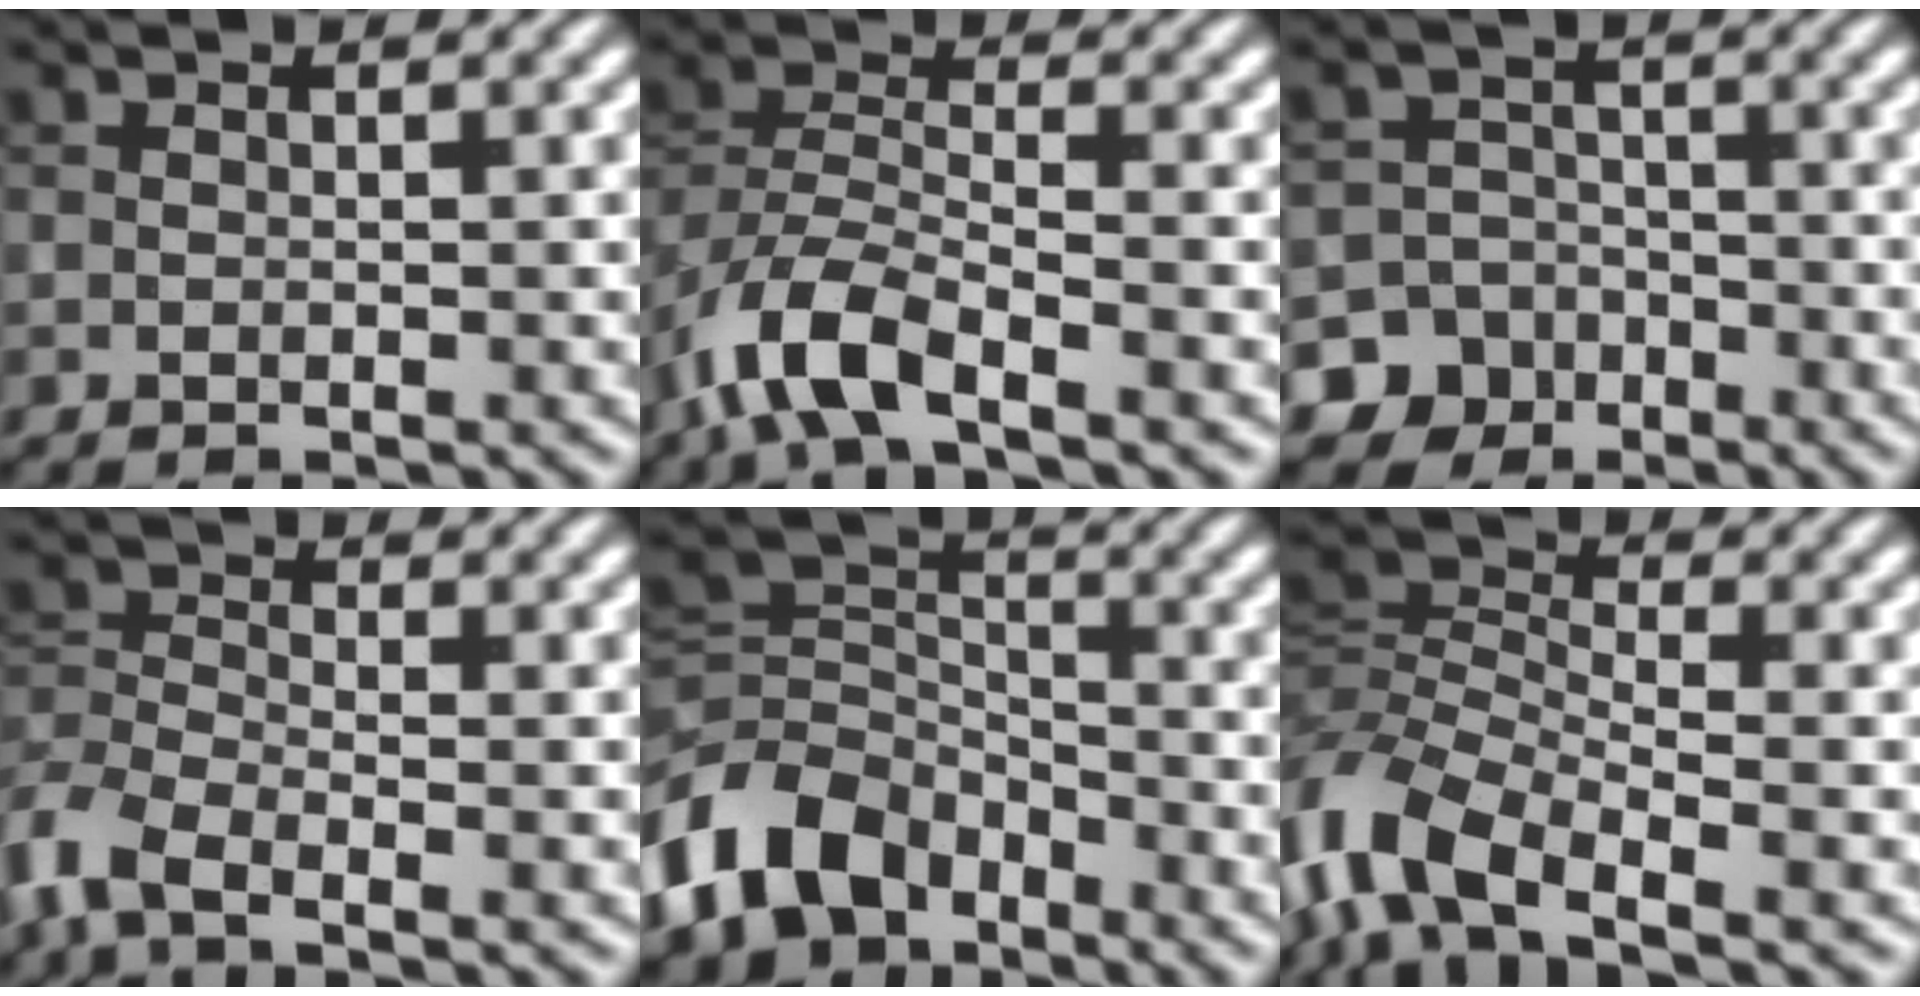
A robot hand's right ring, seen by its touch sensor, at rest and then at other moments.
{"total": 6.9, "force": [-4.2, 2.8, 4.7], "torque": [-0.092, -0.001, -0.092]}
{"total": 7.6, "force": [-4.8, 5.9, 0.4], "torque": [0.017, -0.023, -0.100]}
{"total": 5.6, "force": [-3.6, 2.6, 3.4], "torque": [-0.080, -0.006, -0.089]}
{"total": 8.6, "force": [-5.0, 5.6, 4.2], "torque": [-0.087, -0.002, -0.111]}
{"total": 8.4, "force": [-4.0, 4.3, 6.1], "torque": [-0.128, 0.011, -0.095]}